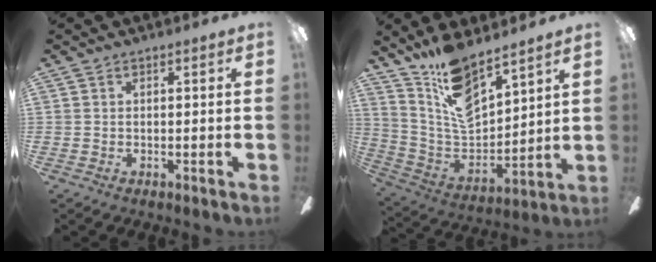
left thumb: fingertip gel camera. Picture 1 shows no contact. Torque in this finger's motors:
{"motor_torque": [0.32, 0.37, 0.09, -0.18, 0.06]}